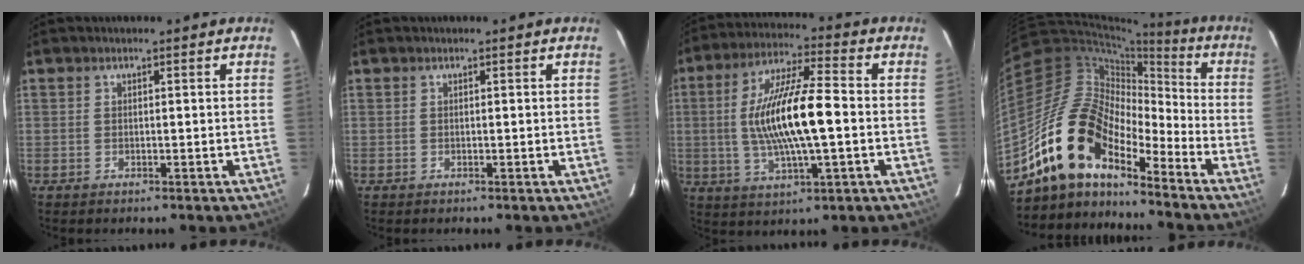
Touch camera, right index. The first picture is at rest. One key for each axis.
{"total": 0.0}
{"total": 15.4, "fx": -0.8, "fy": 3.3, "fz": 15.0, "tx": -0.286, "ty": 0.005, "tz": -0.015}
{"total": 16.5, "fx": -12.7, "fy": 6.3, "fz": 8.5, "tx": -0.148, "ty": 0.002, "tz": -0.252}